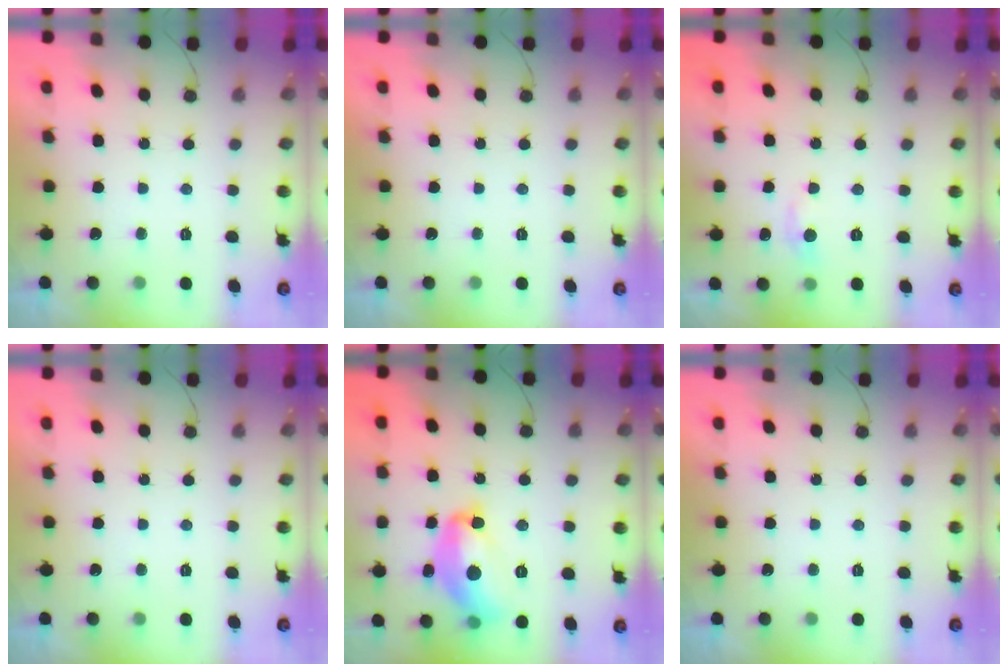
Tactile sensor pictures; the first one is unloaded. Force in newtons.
{"total": 0.0}
{"total": 4.2, "press": 4.2, "slide": 0.6}
{"total": 0.0}
{"total": 15.0, "press": 14.9, "slide": 0.9}
{"total": 0.0}